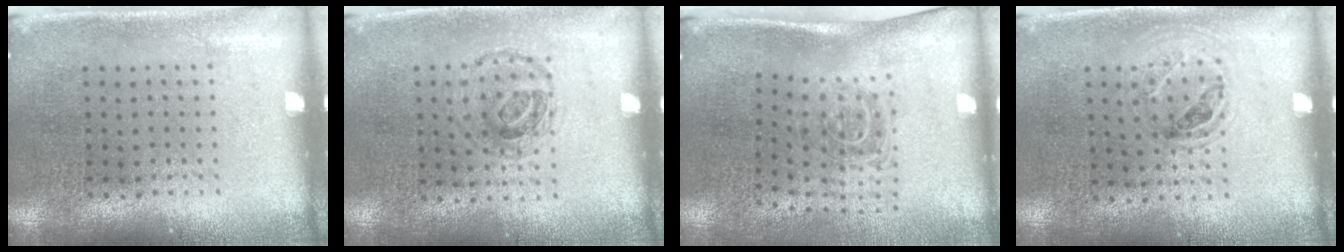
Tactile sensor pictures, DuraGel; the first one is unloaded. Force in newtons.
{"total": 0.9, "press": 0.8, "slide": 0.4}
{"total": 1.7, "press": 1.2, "slide": 1.3}
{"total": 1.1, "press": 0.9, "slide": 0.6}